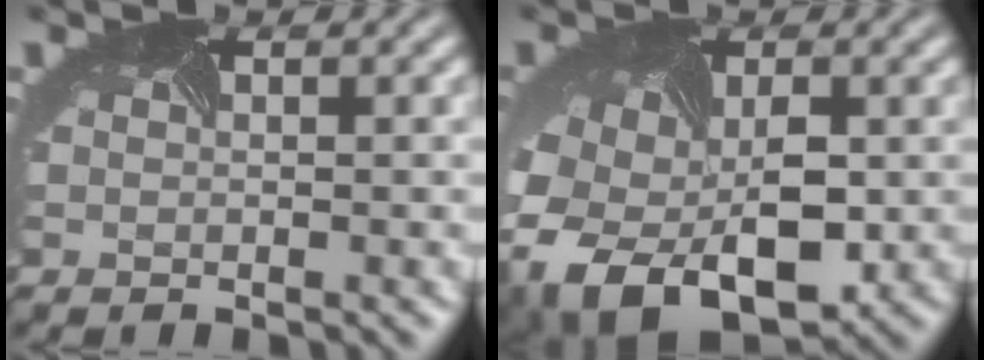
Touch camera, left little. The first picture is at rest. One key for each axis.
{"total": 12.5, "fx": -4.3, "fy": 8.0, "fz": 8.6, "tx": -0.194, "ty": -0.047, "tz": -0.054}